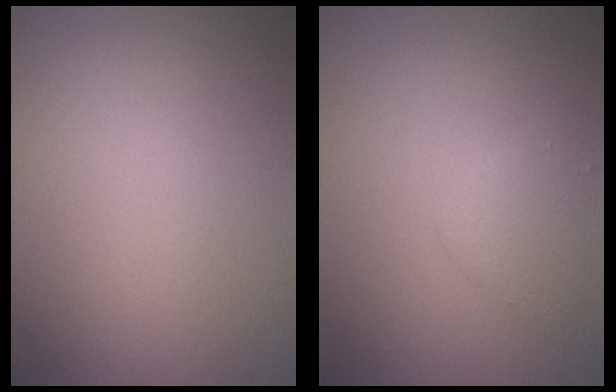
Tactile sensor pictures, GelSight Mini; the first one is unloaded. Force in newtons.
{"total": 1.7, "press": 1.7, "slide": 0.2}